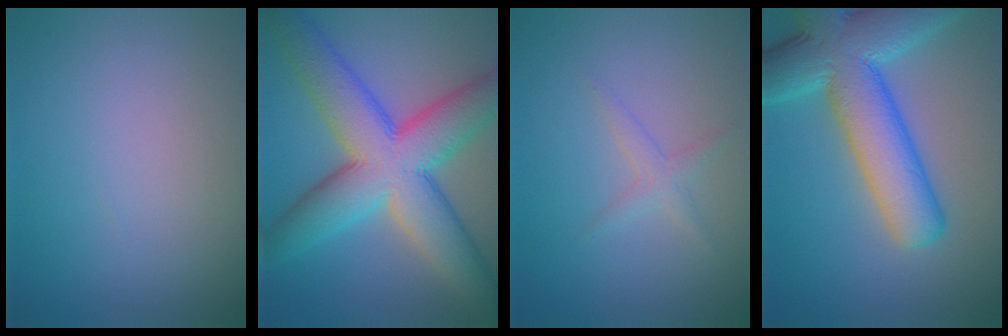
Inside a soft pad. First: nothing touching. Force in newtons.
{"total": 11.1, "press": 11.1, "slide": 0.3}
{"total": 1.3, "press": 1.3, "slide": 0.1}
{"total": 10.3, "press": 10.3, "slide": 0.4}